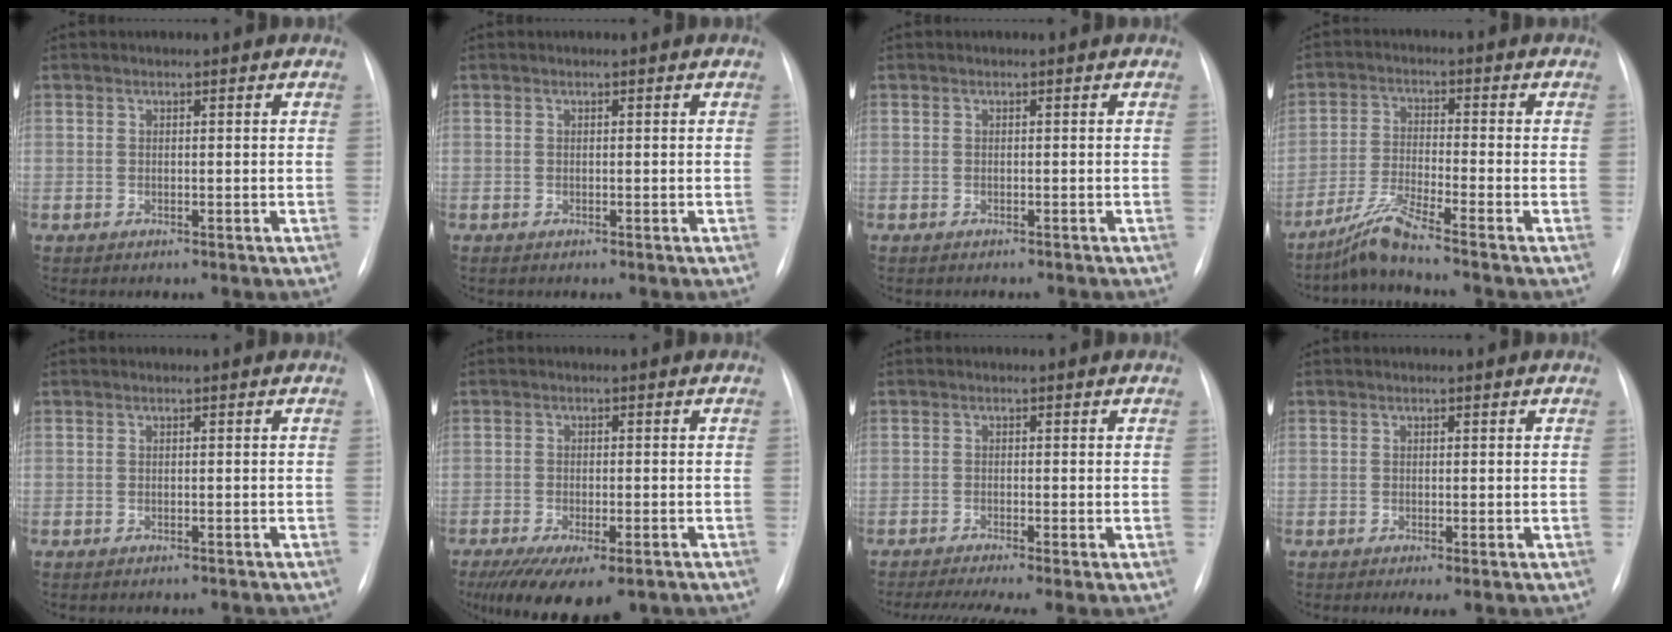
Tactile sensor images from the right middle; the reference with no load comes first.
{"total": 0.0}
{"total": 2.5, "force": [-2.4, 0.4, 0.8], "torque": [-0.015, -0.006, -0.026]}
{"total": 5.8, "force": [-4.9, -1.7, 2.6], "torque": [-0.063, -0.029, -0.100]}
{"total": 3.7, "force": [-3.5, 0.6, 1.0], "torque": [-0.016, -0.004, -0.038]}
{"total": 12.8, "force": [-8.9, 4.2, 8.3], "torque": [-0.141, -0.023, -0.129]}
{"total": 6.4, "force": [-4.9, -0.2, 4.1], "torque": [-0.069, -0.013, -0.077]}
{"total": 1.1, "force": [-0.5, 0.2, 1.0], "torque": [-0.019, -0.005, -0.006]}